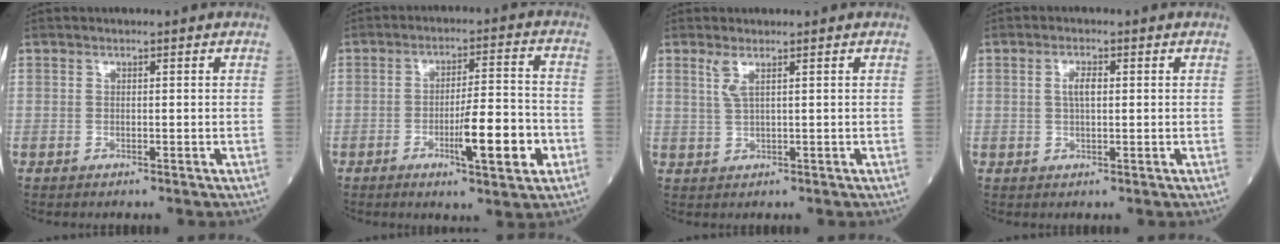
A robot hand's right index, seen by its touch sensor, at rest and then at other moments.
{"total": 9.7, "force": [-3.4, 1.0, 9.0], "torque": [-0.144, -0.001, -0.049]}
{"total": 1.9, "force": [1.1, -0.1, 1.5], "torque": [-0.041, 0.002, 0.025]}
{"total": 2.3, "force": [0.5, 0.7, 2.2], "torque": [-0.045, 0.004, 0.011]}